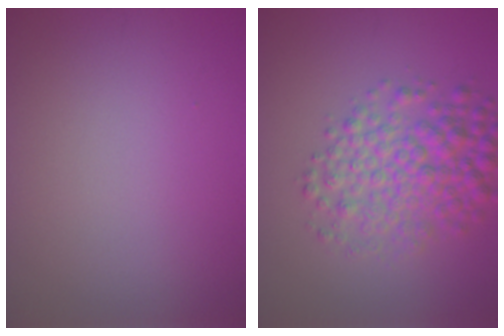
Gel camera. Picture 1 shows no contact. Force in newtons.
{"total": 5.7, "press": 5.7, "slide": 0.1}